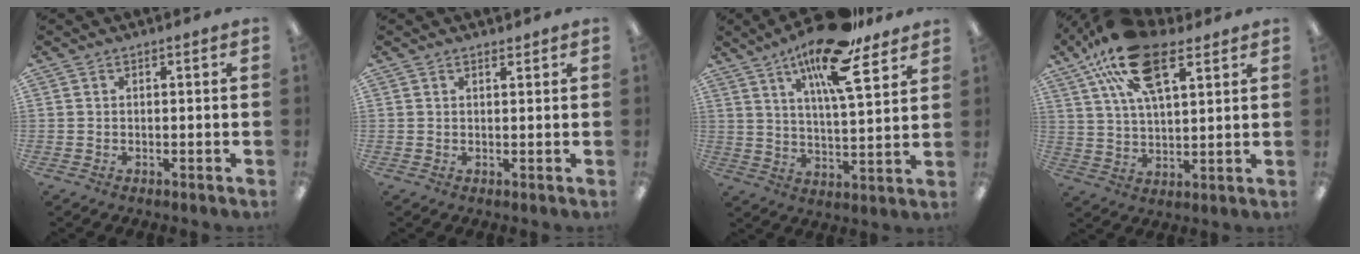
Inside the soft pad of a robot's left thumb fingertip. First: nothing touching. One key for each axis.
{"total": 1.1, "fx": 1.0, "fy": 0.3, "fz": 0.4, "tx": -0.009, "ty": -0.001, "tz": 0.019}
{"total": 16.7, "fx": 11.3, "fy": 4.3, "fz": 11.6, "tx": -0.195, "ty": -0.053, "tz": 0.182}
{"total": 19.4, "fx": 10.5, "fy": 9.2, "fz": 13.5, "tx": -0.250, "ty": -0.022, "tz": 0.183}